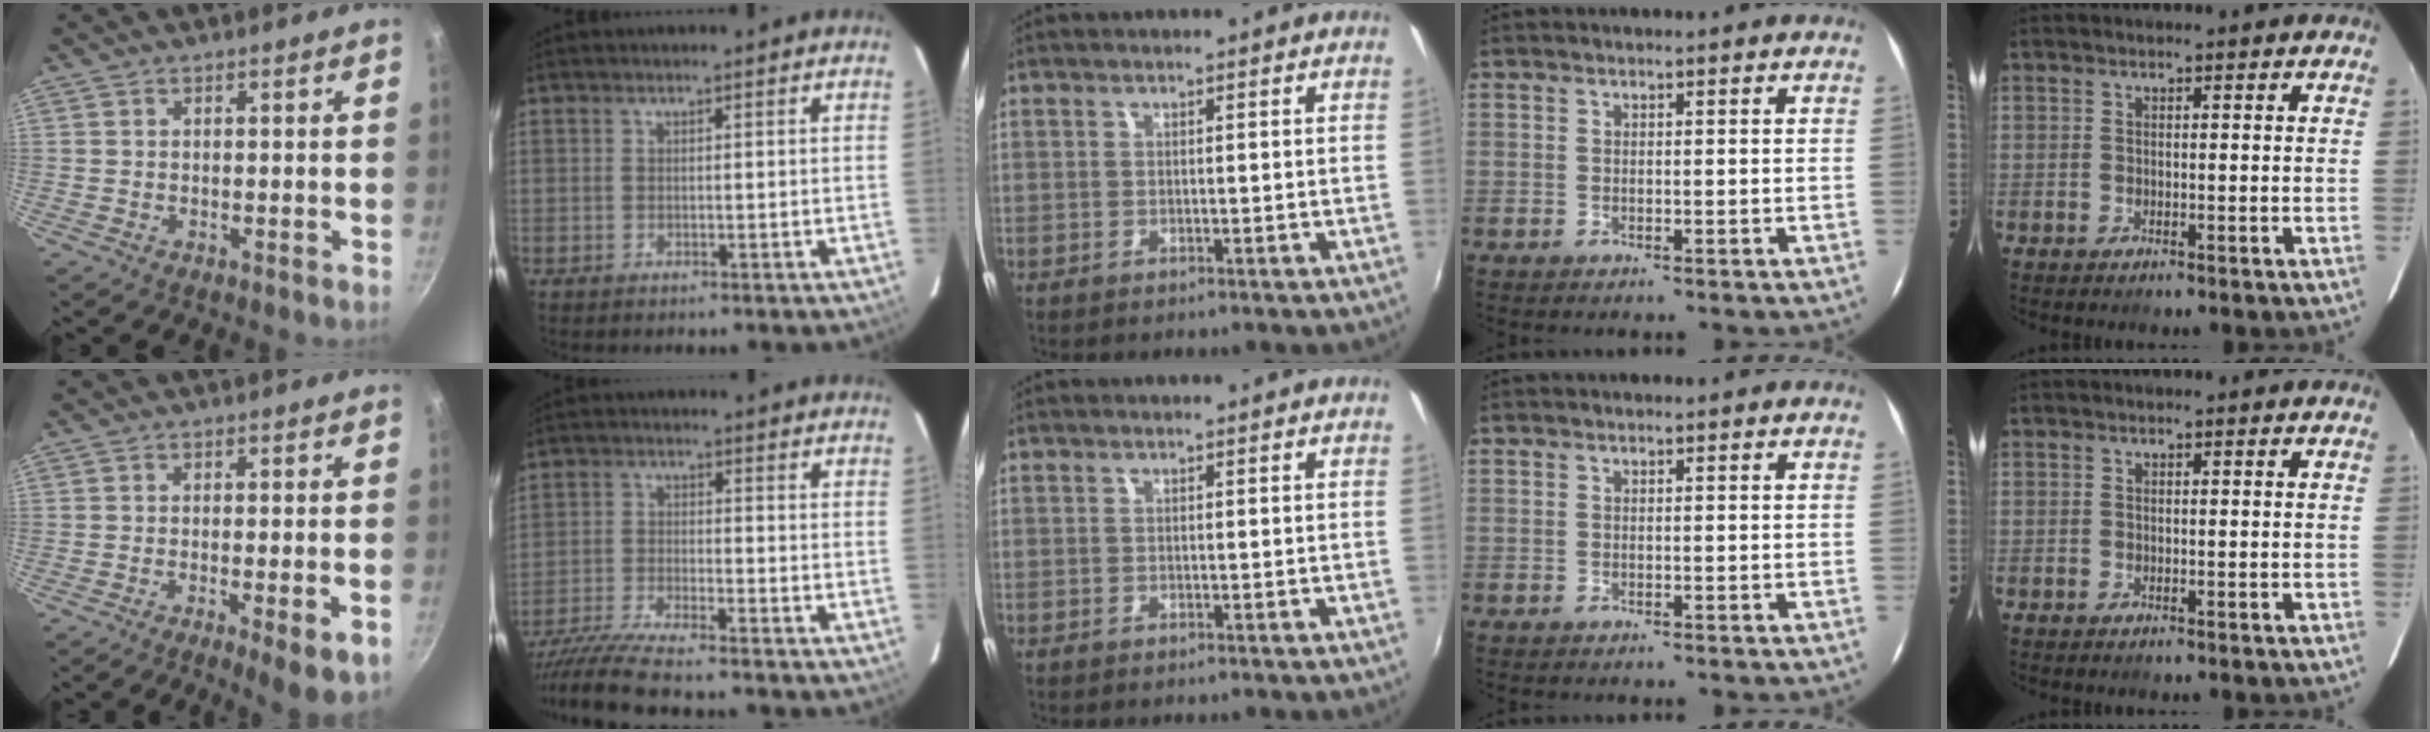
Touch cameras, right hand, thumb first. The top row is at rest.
{"thumb": {"total": 7.3, "force": [-2.7, 1.6, 6.6], "torque": [-0.090, 0.000, -0.036]}, "index": {"total": 11.8, "force": [-10.5, 0.0, 5.3], "torque": [-0.128, -0.027, -0.196]}}